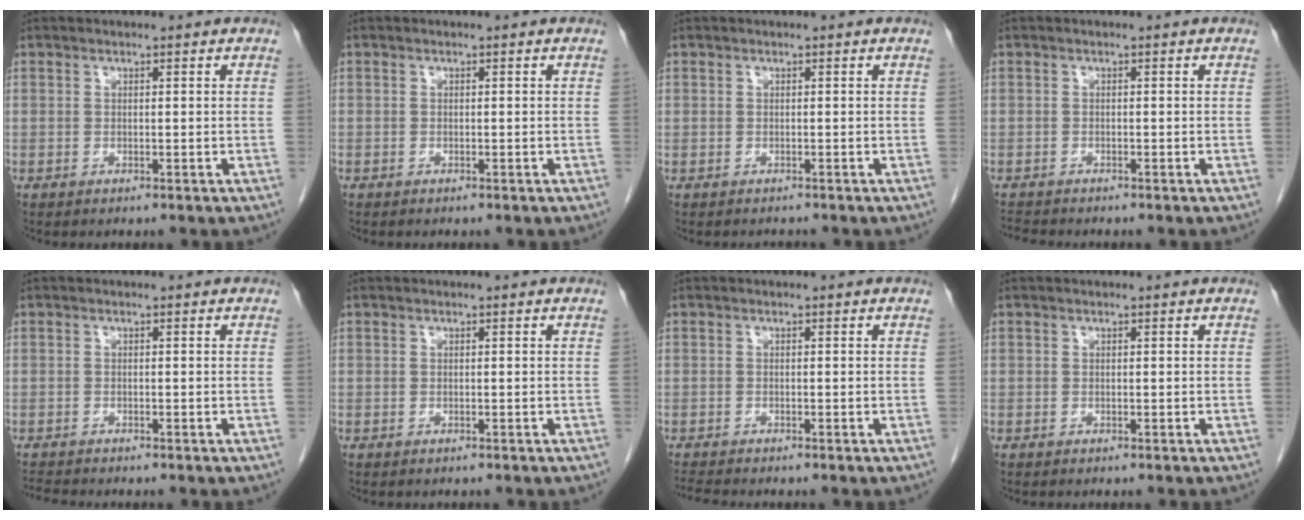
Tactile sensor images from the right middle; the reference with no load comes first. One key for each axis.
{"total": 0.0}
{"total": 0.9, "fx": -0.7, "fy": 0.5, "fz": -0.2, "tx": -0.007, "ty": 0.000, "tz": -0.013}
{"total": 1.7, "fx": -1.7, "fy": 0.0, "fz": 0.1, "tx": -0.005, "ty": -0.008, "tz": -0.030}
{"total": 1.6, "fx": -1.6, "fy": -0.2, "fz": 0.1, "tx": -0.006, "ty": -0.008, "tz": -0.030}
{"total": 0.0}
{"total": 1.8, "fx": -1.8, "fy": -0.3, "fz": 0.3, "tx": -0.012, "ty": -0.009, "tz": -0.034}
{"total": 0.0}